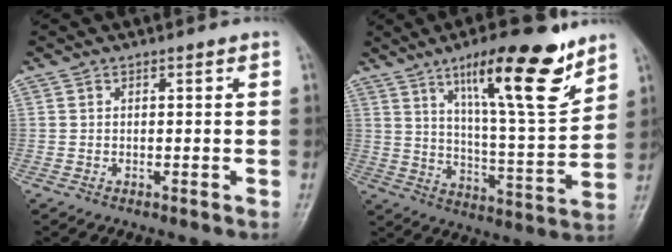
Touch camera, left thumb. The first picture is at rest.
{"total": 18.6, "force": [11.4, 4.1, 14.1], "torque": [-0.193, -0.063, 0.186]}